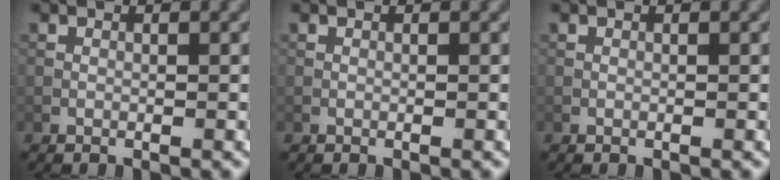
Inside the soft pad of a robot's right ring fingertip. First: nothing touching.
{"total": 0.0}
{"total": 0.0}